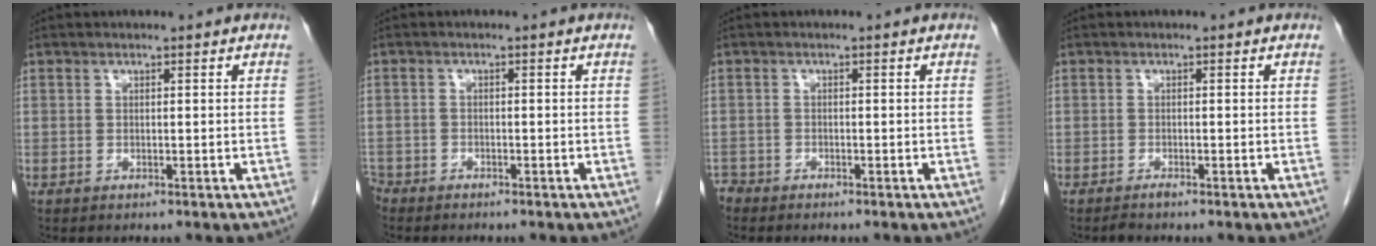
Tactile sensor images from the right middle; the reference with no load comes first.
{"total": 3.0, "force": [-2.6, 1.3, 0.4], "torque": [-0.010, 0.000, -0.048]}
{"total": 1.5, "force": [-1.4, 0.5, -0.1], "torque": [0.003, -0.001, -0.027]}
{"total": 0.8, "force": [-0.7, -0.1, 0.3], "torque": [-0.010, -0.002, -0.013]}